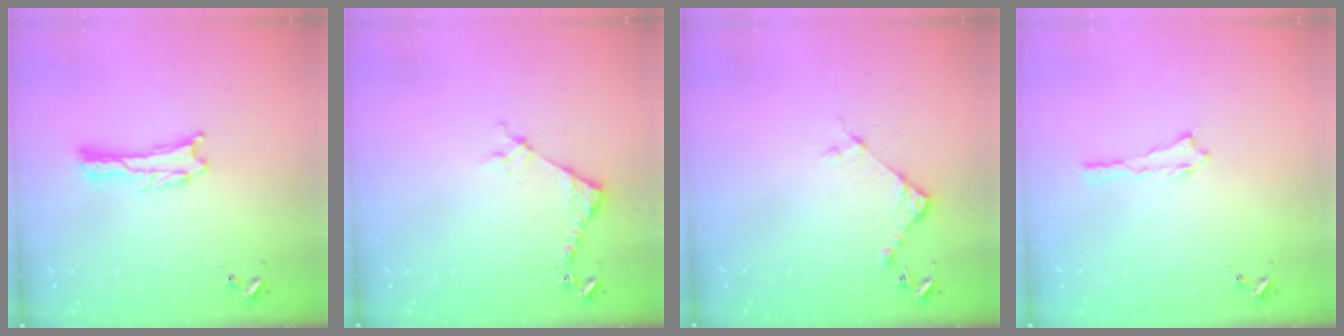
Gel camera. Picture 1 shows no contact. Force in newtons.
{"total": 3.8, "press": 3.8, "slide": 0.4}
{"total": 4.3, "press": 4.3, "slide": 0.4}
{"total": 0.0}